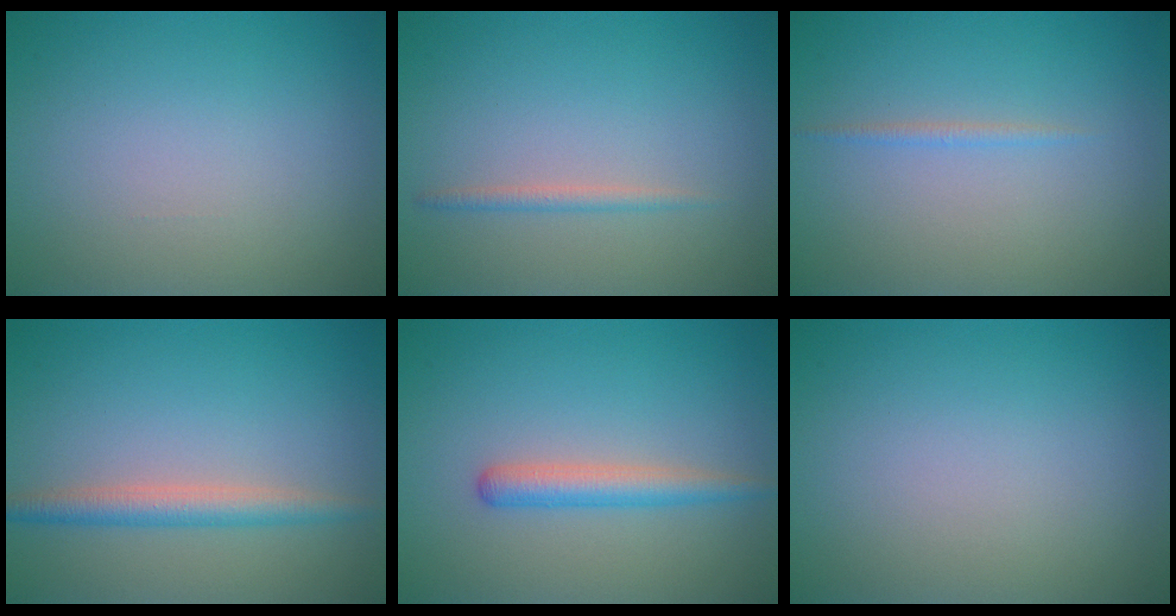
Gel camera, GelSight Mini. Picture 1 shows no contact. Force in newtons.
{"total": 1.1, "press": 1.1, "slide": 0.0}
{"total": 0.7, "press": 0.7, "slide": 0.1}
{"total": 2.7, "press": 2.7, "slide": 0.0}
{"total": 2.5, "press": 2.5, "slide": 0.1}
{"total": 0.0}